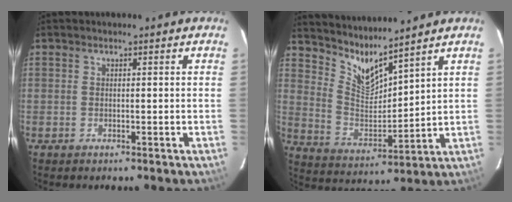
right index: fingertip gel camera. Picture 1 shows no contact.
{"total": 8.9, "force": [8.1, 0.6, 3.5], "torque": [-0.070, -0.022, 0.164]}